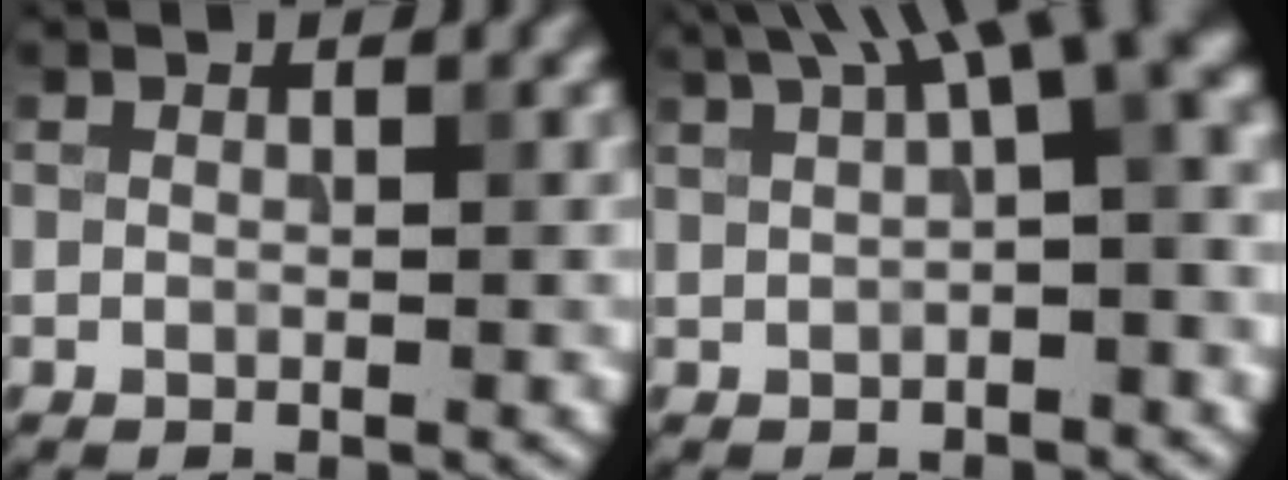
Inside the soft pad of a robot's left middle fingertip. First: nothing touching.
{"total": 9.1, "force": [3.9, 3.0, 7.6], "torque": [-0.097, 0.029, 0.063]}